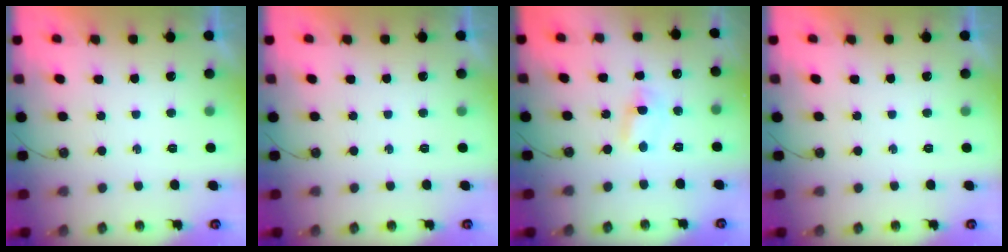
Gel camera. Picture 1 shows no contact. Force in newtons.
{"total": 0.0}
{"total": 1.8, "press": 1.8, "slide": 0.2}
{"total": 0.0}